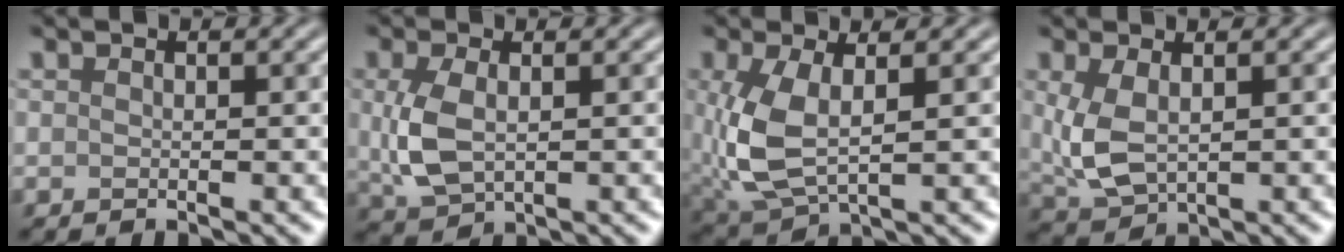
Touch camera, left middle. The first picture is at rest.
{"total": 4.3, "force": [0.3, 2.6, 3.5], "torque": [-0.087, 0.001, 0.013]}
{"total": 5.8, "force": [0.3, 2.9, 5.0], "torque": [-0.127, -0.008, 0.010]}
{"total": 4.2, "force": [0.6, 2.4, 3.4], "torque": [-0.086, -0.002, 0.019]}